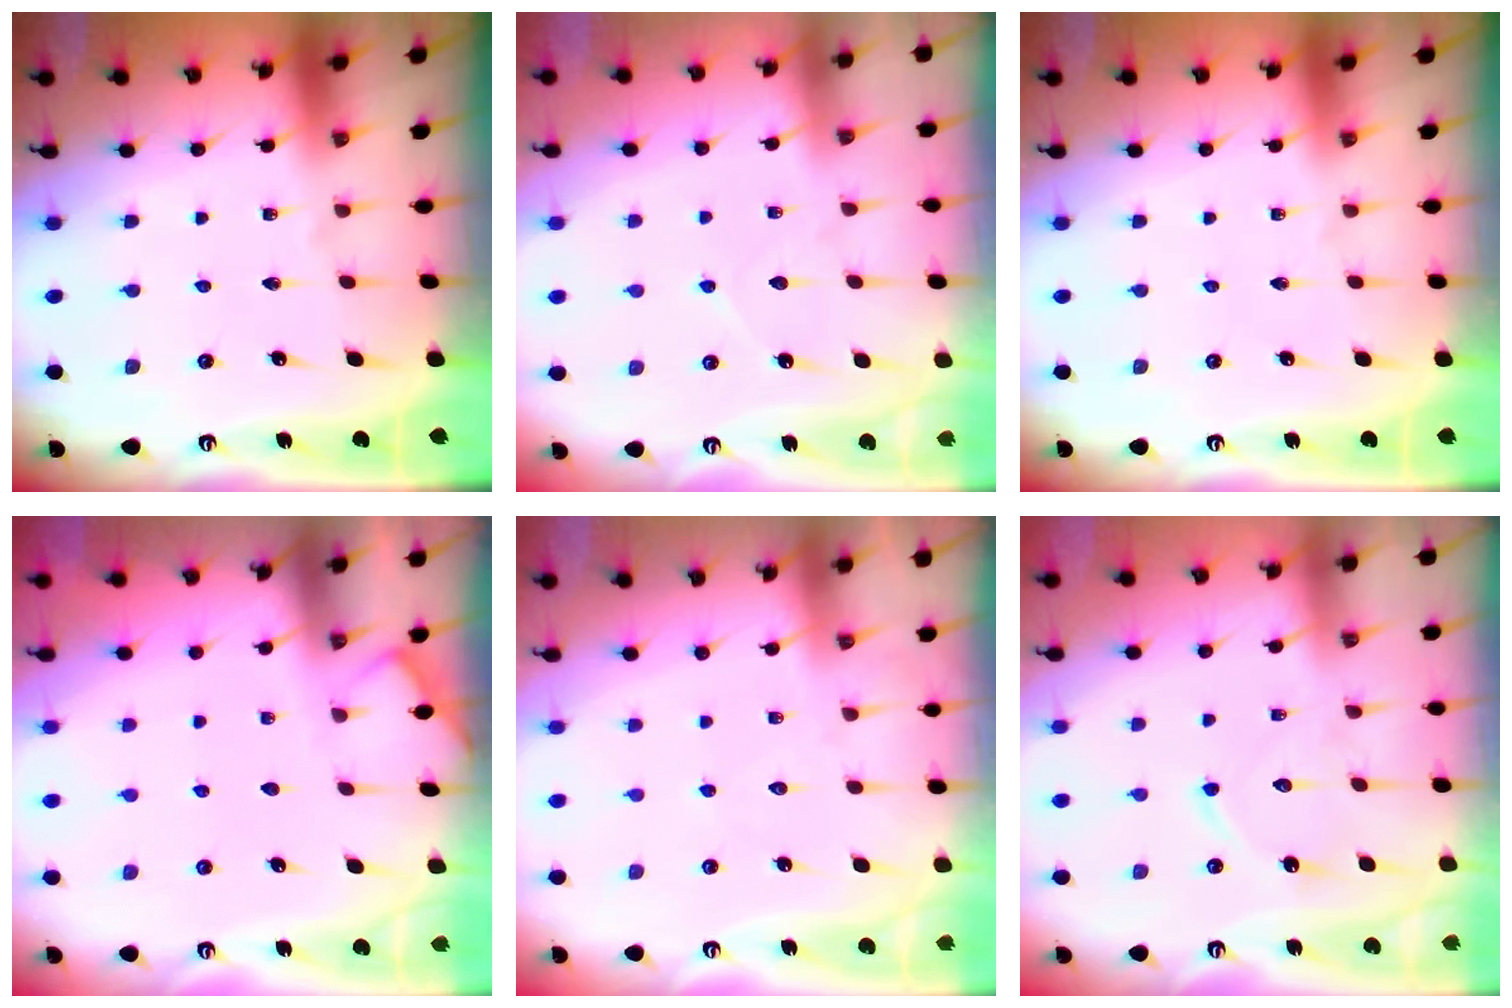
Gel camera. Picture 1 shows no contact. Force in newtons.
{"total": 5.0, "press": 5.0, "slide": 0.6}
{"total": 0.0}
{"total": 2.5, "press": 2.4, "slide": 0.4}
{"total": 6.7, "press": 6.7, "slide": 0.8}
{"total": 8.4, "press": 8.3, "slide": 0.5}